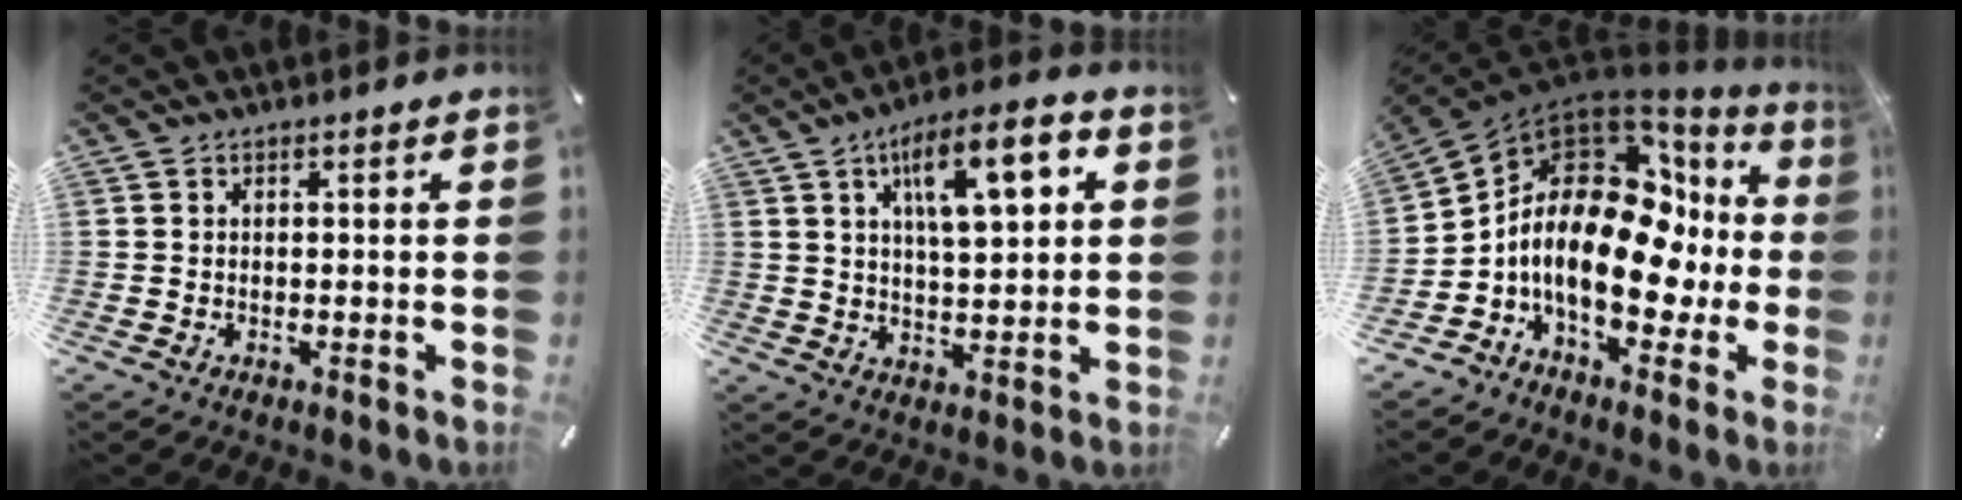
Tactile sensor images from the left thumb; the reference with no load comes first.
{"total": 13.6, "force": [5.6, 5.3, 11.2], "torque": [-0.164, -0.010, 0.087]}
{"total": 19.3, "force": [-1.8, 12.4, 14.7], "torque": [-0.260, -0.003, -0.033]}